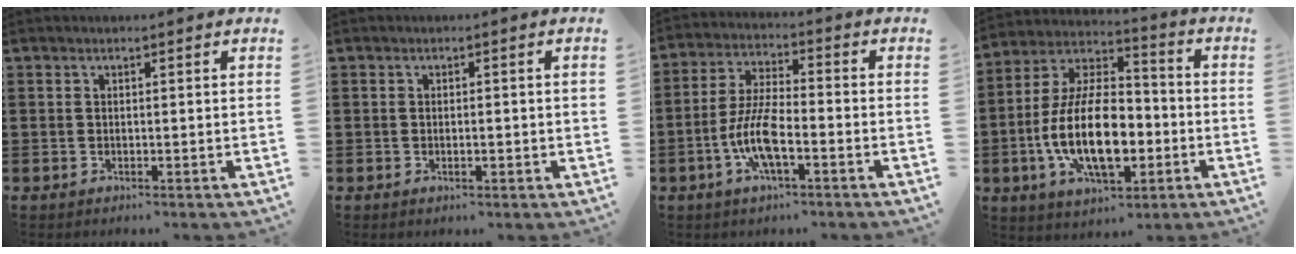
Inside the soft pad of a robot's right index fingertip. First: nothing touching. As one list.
[{"total": 1.6, "force": [-0.2, 0.5, 1.5], "torque": [-0.026, 0.001, -0.004]}, {"total": 8.6, "force": [-3.1, 2.6, 7.5], "torque": [-0.170, -0.009, -0.063]}, {"total": 15.4, "force": [-3.9, 7.6, 12.8], "torque": [-0.277, -0.005, -0.075]}]